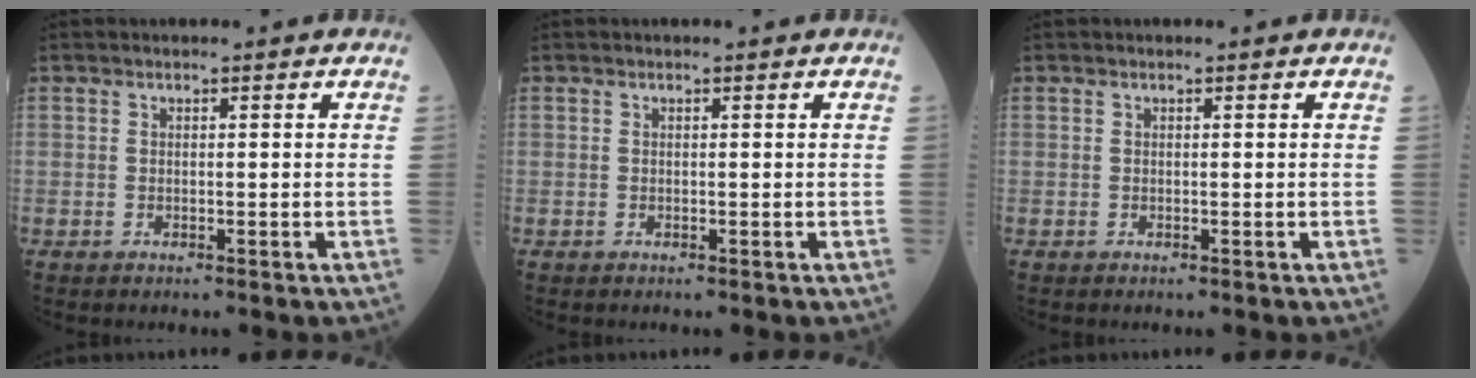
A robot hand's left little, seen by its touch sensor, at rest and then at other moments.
{"total": 0.0}
{"total": 0.0}